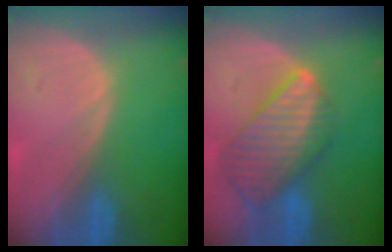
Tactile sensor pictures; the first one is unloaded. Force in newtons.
{"total": 9.6, "press": 8.4, "slide": 4.7}